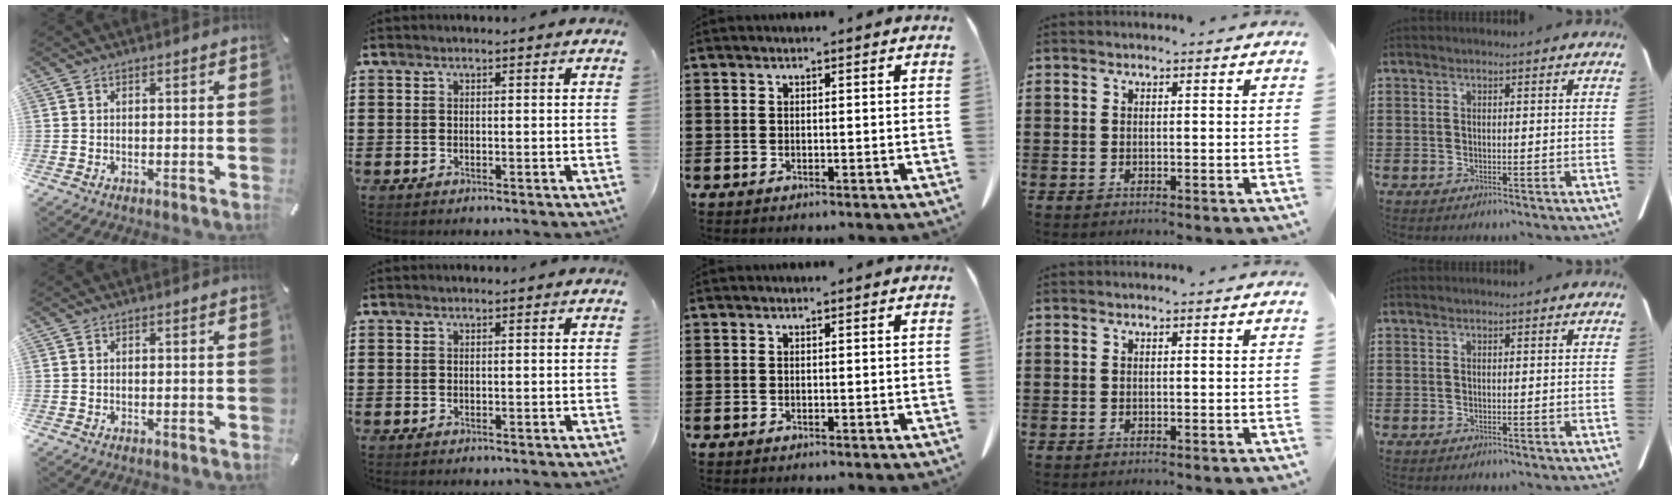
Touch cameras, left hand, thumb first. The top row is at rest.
{}